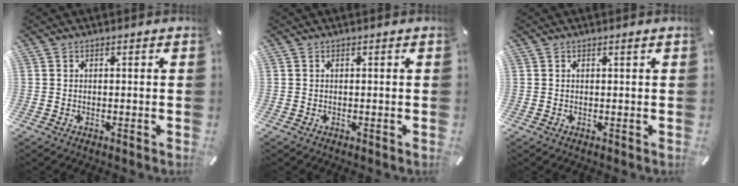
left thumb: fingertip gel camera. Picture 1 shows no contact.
{"total": 0.0}
{"total": 0.6, "force": [0.3, 0.0, 0.5], "torque": [-0.009, 0.001, 0.004]}